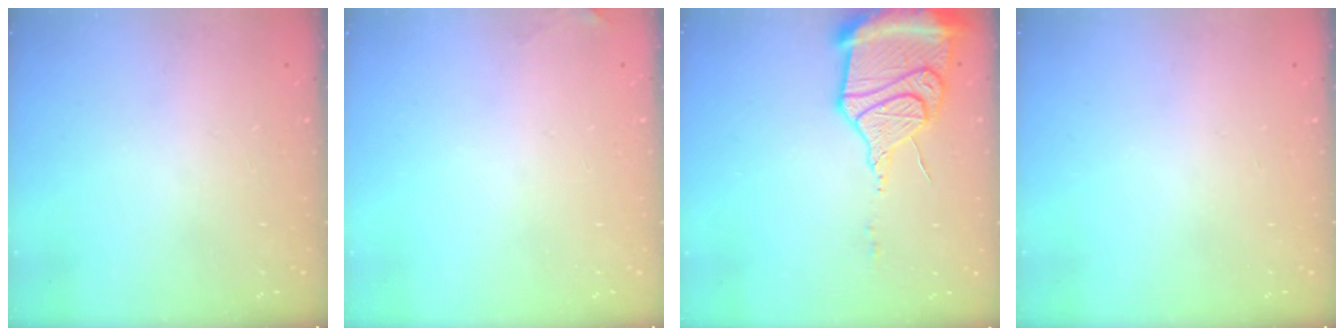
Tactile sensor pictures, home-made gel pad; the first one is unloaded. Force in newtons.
{"total": 3.6, "press": 3.3, "slide": 1.6}
{"total": 17.6, "press": 17.4, "slide": 2.2}
{"total": 0.0}